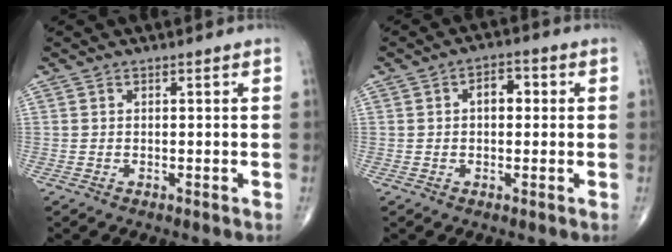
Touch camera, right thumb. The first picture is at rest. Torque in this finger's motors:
{"motor_torque": [0.64, 1.03, 0.51, 0.08, 0.00]}